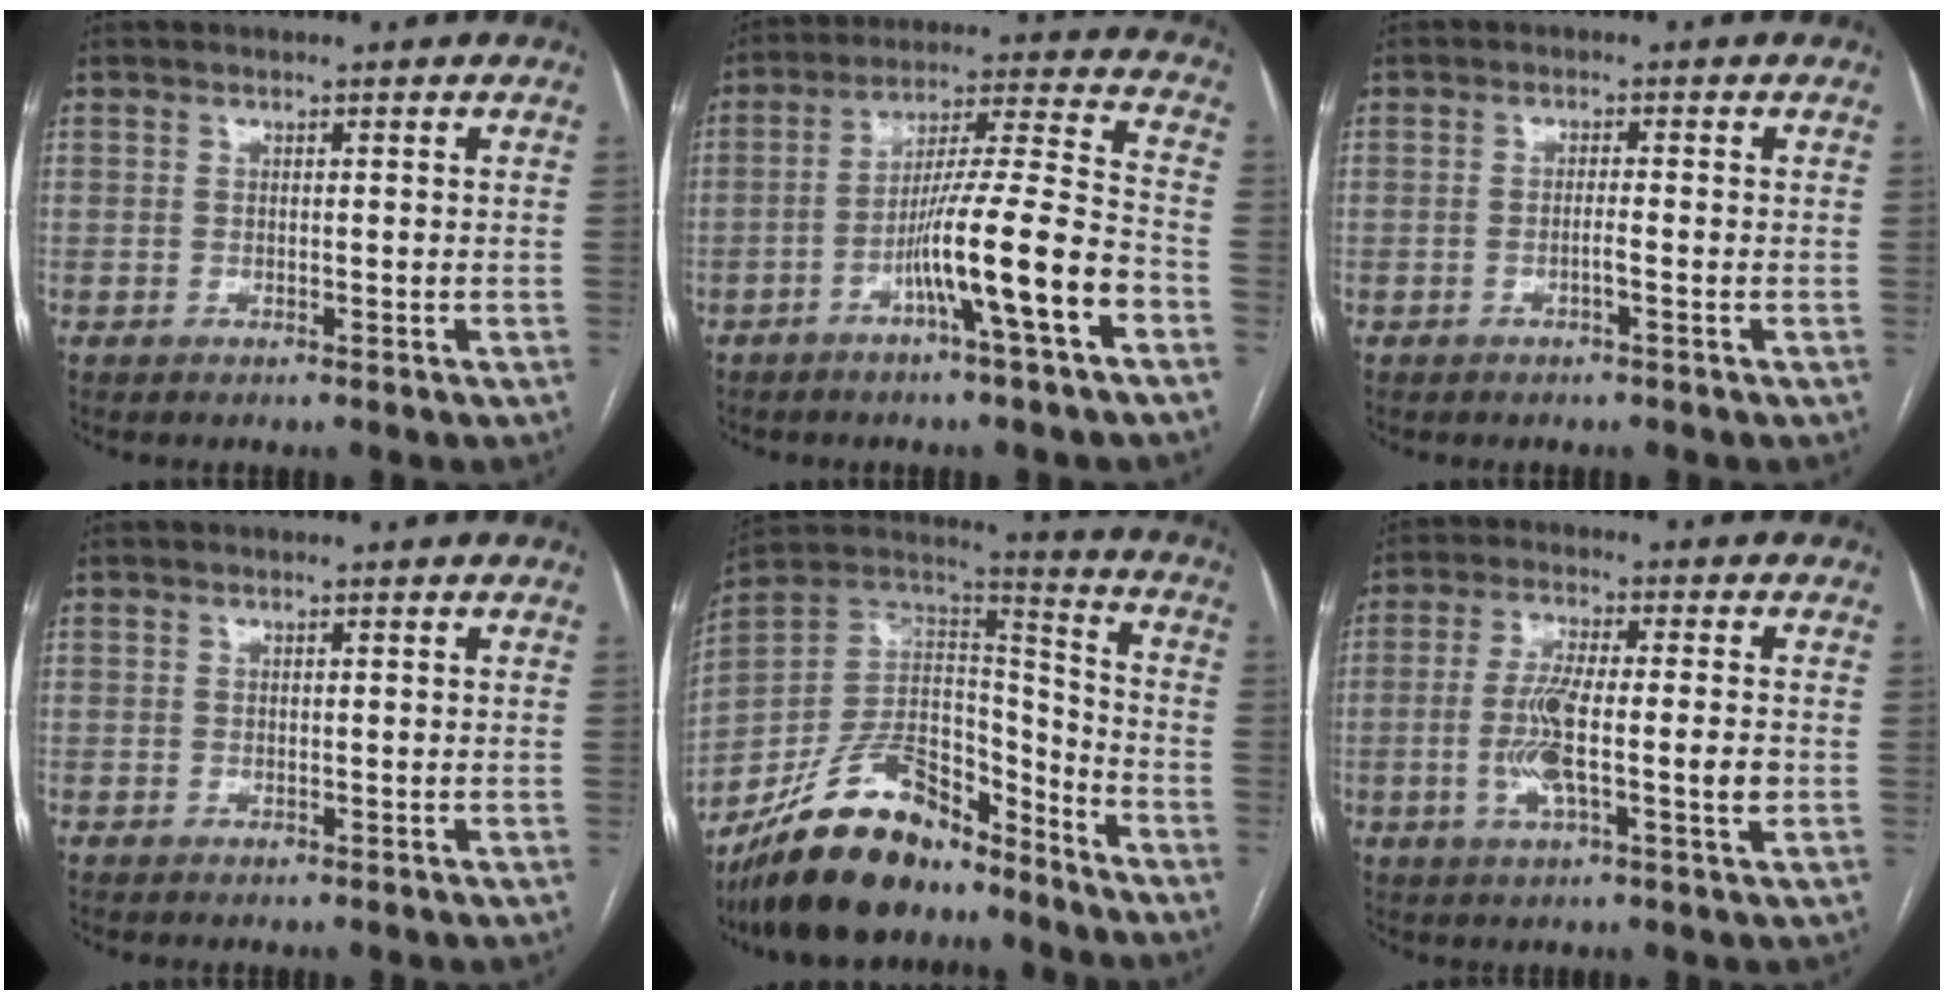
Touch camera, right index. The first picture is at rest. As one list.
[{"total": 13.1, "force": [-5.8, -0.8, 11.7], "torque": [-0.202, 0.008, -0.098]}, {"total": 1.5, "force": [-0.7, -0.1, 1.3], "torque": [-0.024, 0.001, -0.014]}, {"total": 0.0}, {"total": 20.7, "force": [-16.5, 7.7, 9.9], "torque": [-0.200, 0.029, -0.297]}, {"total": 9.7, "force": [-1.6, 1.1, 9.5], "torque": [-0.182, 0.001, -0.031]}]